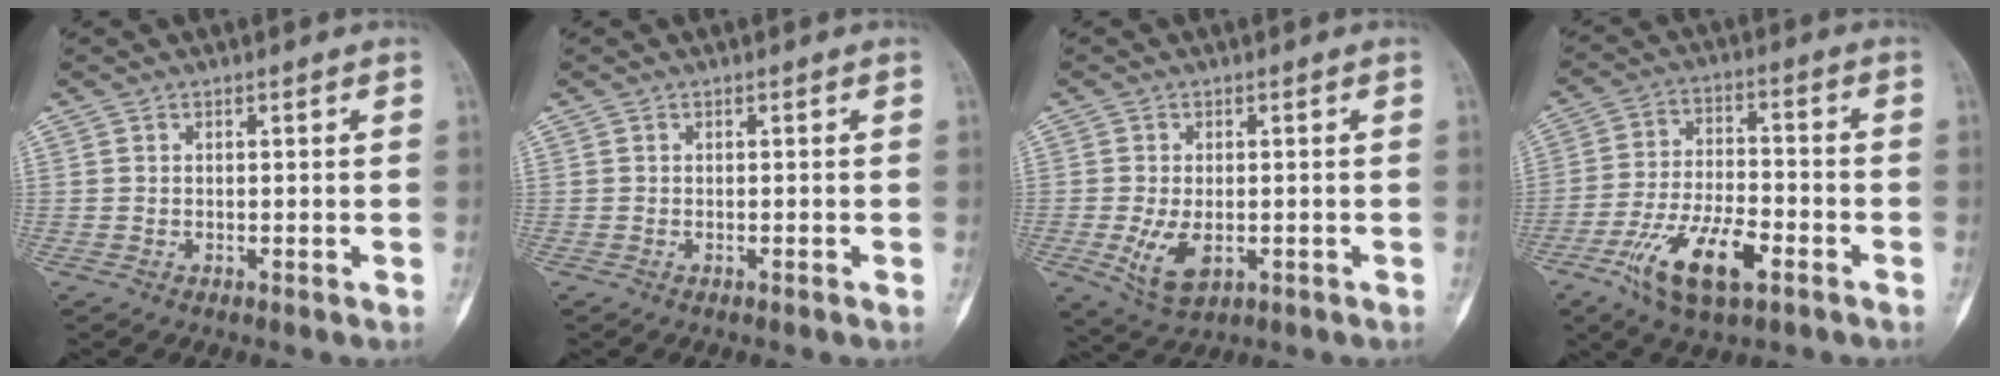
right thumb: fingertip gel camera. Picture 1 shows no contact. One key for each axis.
{"total": 0.0}
{"total": 6.5, "fx": -1.6, "fy": 3.6, "fz": 5.2, "tx": -0.099, "ty": -0.010, "tz": -0.019}
{"total": 13.7, "fx": -6.7, "fy": 5.6, "fz": 10.5, "tx": -0.198, "ty": 0.024, "tz": -0.119}